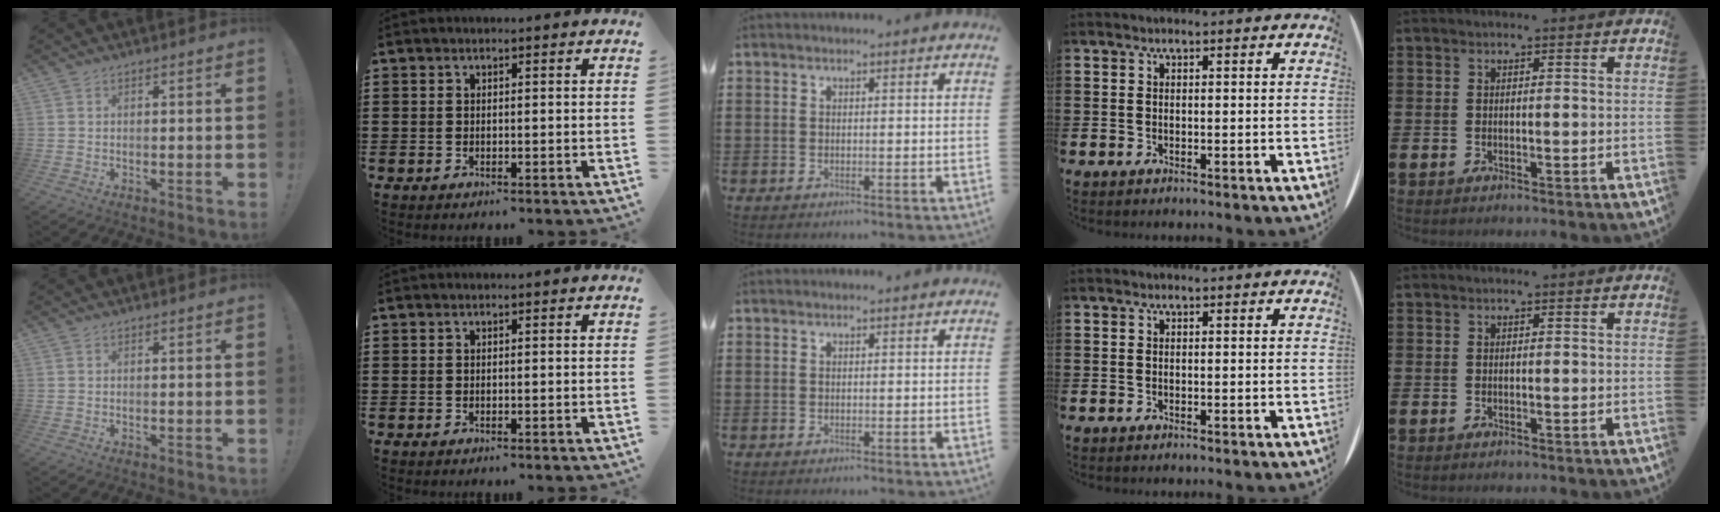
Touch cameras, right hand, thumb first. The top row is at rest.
{}